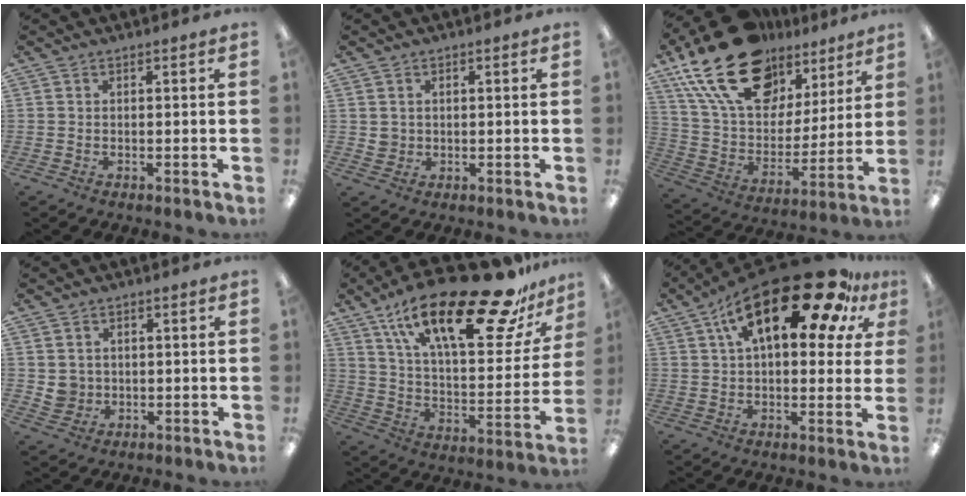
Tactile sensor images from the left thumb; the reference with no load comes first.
{"total": 2.7, "force": [0.7, 2.6, 0.2], "torque": [0.000, 0.000, 0.011]}
{"total": 24.7, "force": [15.2, 14.1, 13.4], "torque": [-0.250, -0.072, 0.277]}
{"total": 4.1, "force": [0.7, 4.0, 0.4], "torque": [-0.009, 0.005, 0.015]}
{"total": 29.2, "force": [19.1, 9.5, 20.0], "torque": [-0.311, -0.111, 0.313]}
{"total": 23.0, "force": [12.1, 9.2, 17.3], "torque": [-0.265, -0.056, 0.197]}